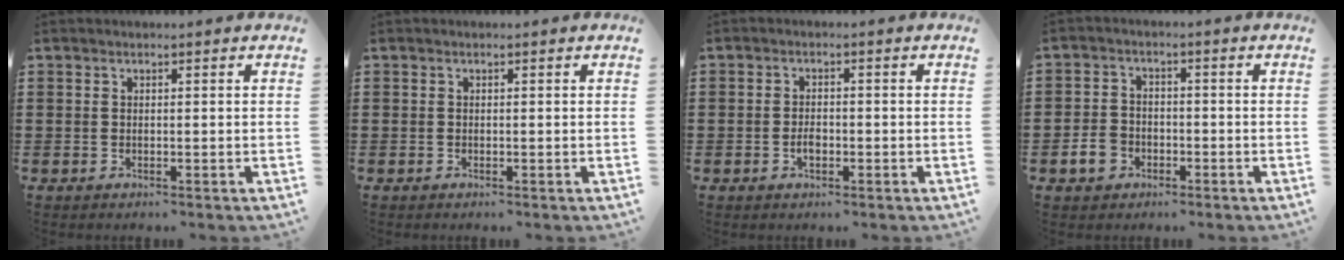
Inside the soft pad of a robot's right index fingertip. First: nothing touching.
{"total": 0.0}
{"total": 1.8, "force": [-0.7, 1.2, 1.3], "torque": [-0.025, 0.001, -0.012]}
{"total": 4.3, "force": [-1.9, 3.2, 2.1], "torque": [-0.064, -0.005, -0.042]}